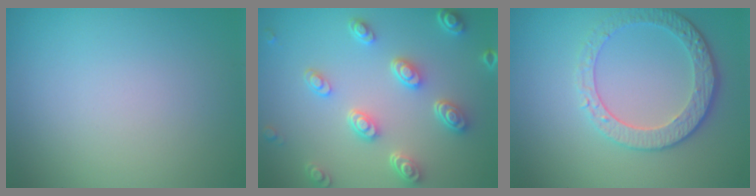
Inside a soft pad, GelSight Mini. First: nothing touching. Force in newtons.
{"total": 4.7, "press": 3.7, "slide": 2.9}
{"total": 3.9, "press": 3.1, "slide": 2.4}